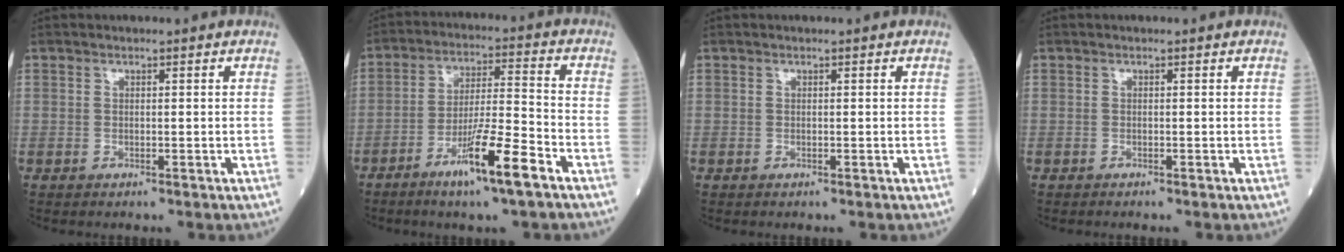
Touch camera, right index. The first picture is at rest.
{"total": 10.5, "force": [-6.0, 0.0, 8.5], "torque": [-0.151, -0.011, -0.108]}
{"total": 0.0}
{"total": 0.0}